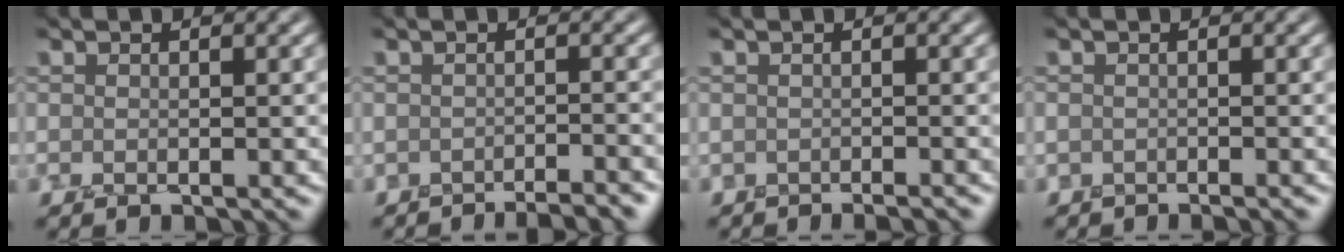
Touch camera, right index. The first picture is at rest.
{"total": 3.3, "force": [-3.0, 0.4, 1.2], "torque": [0.011, 0.012, -0.035]}
{"total": 0.7, "force": [-0.7, -0.1, 0.0], "torque": [0.021, 0.004, -0.005]}
{"total": 0.7, "force": [-0.4, -0.2, -0.5], "torque": [0.017, 0.003, -0.001]}